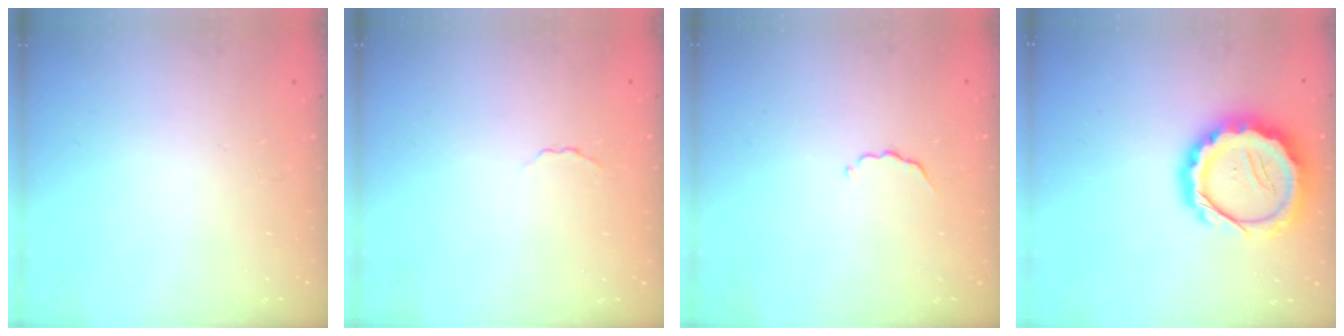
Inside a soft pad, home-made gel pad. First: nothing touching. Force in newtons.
{"total": 1.6, "press": 1.5, "slide": 0.5}
{"total": 2.8, "press": 2.7, "slide": 0.5}
{"total": 15.3, "press": 15.0, "slide": 3.0}